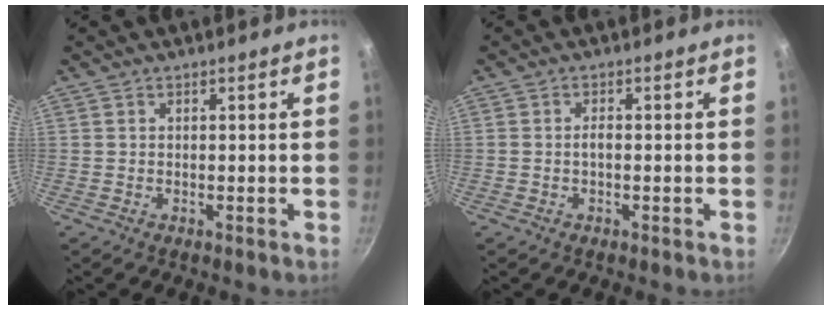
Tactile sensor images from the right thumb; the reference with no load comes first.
{"total": 1.3, "force": [-0.3, 0.6, 1.1], "torque": [-0.017, 0.008, -0.006]}